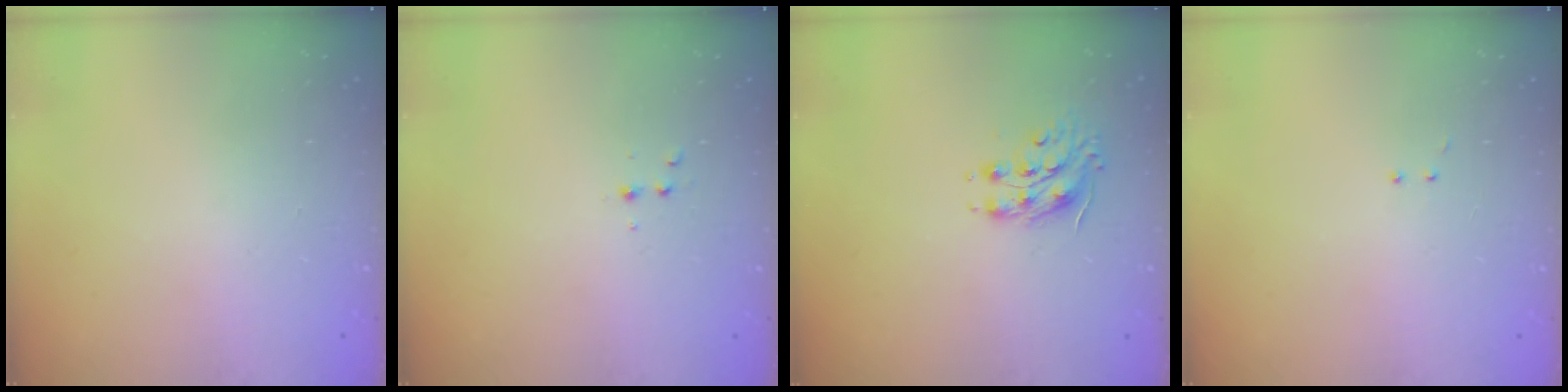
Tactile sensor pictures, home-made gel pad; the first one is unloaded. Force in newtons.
{"total": 2.9, "press": 2.7, "slide": 1.1}
{"total": 8.2, "press": 8.2, "slide": 0.4}
{"total": 3.0, "press": 2.9, "slide": 0.7}